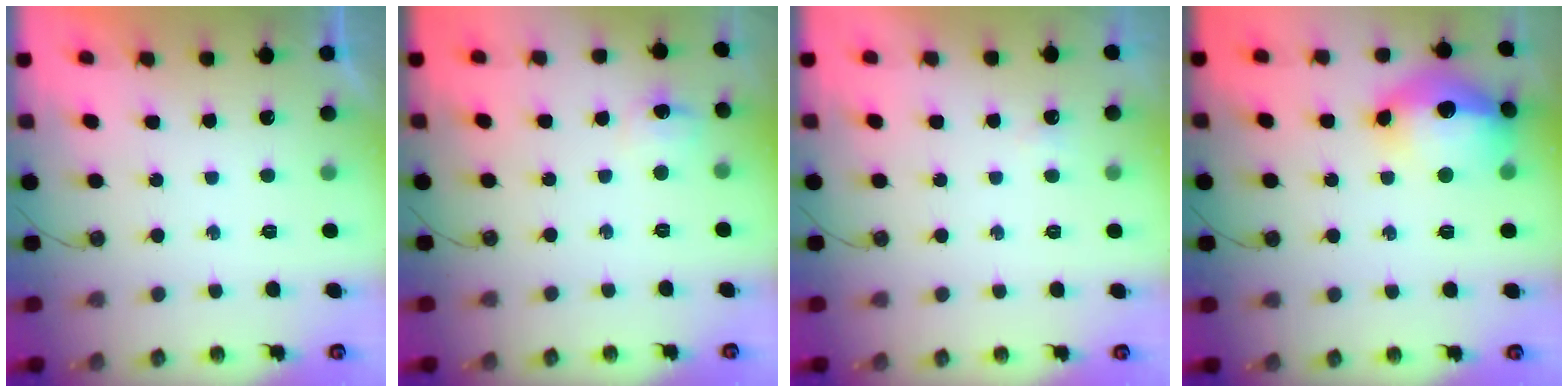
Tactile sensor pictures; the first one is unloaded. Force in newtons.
{"total": 6.5, "press": 6.4, "slide": 0.6}
{"total": 5.1, "press": 2.6, "slide": 4.4}
{"total": 17.5, "press": 17.4, "slide": 1.6}